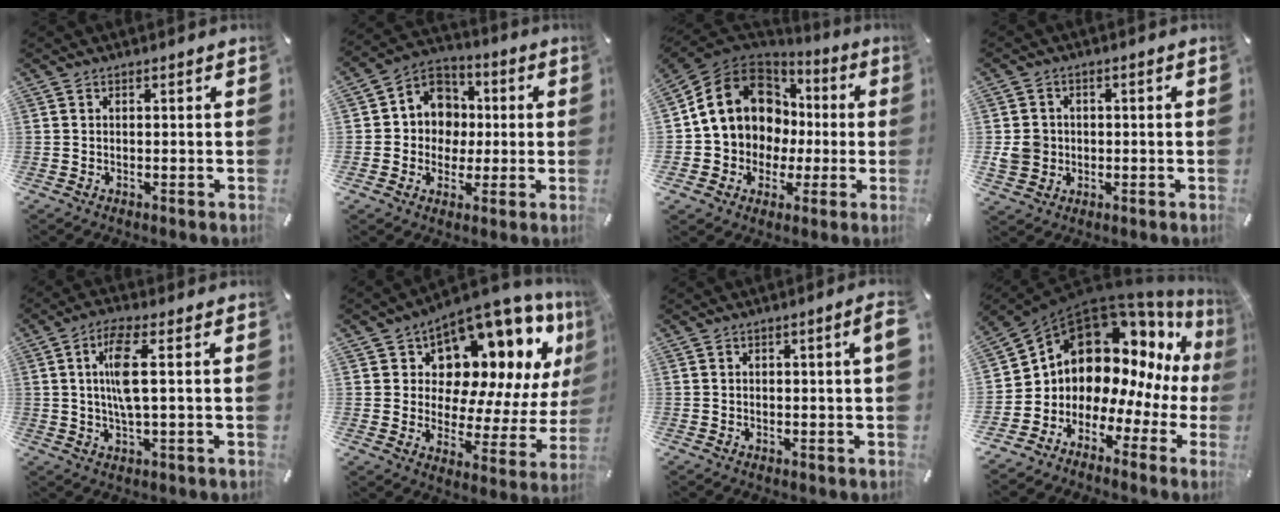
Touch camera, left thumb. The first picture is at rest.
{"total": 9.6, "force": [-0.3, 9.4, 1.9], "torque": [-0.042, 0.002, -0.002]}
{"total": 15.4, "force": [2.2, 13.7, 6.8], "torque": [-0.137, -0.010, 0.054]}
{"total": 5.6, "force": [-0.5, 5.2, 1.7], "torque": [-0.043, 0.007, -0.010]}
{"total": 8.1, "force": [1.2, 1.9, 7.8], "torque": [-0.163, -0.002, 0.015]}
{"total": 12.2, "force": [9.6, 6.2, 4.1], "torque": [-0.058, -0.113, 0.161]}
{"total": 2.5, "force": [0.3, 0.2, 2.5], "torque": [-0.044, 0.000, 0.004]}
{"total": 14.0, "force": [6.7, 10.6, 6.3], "torque": [-0.119, -0.075, 0.124]}